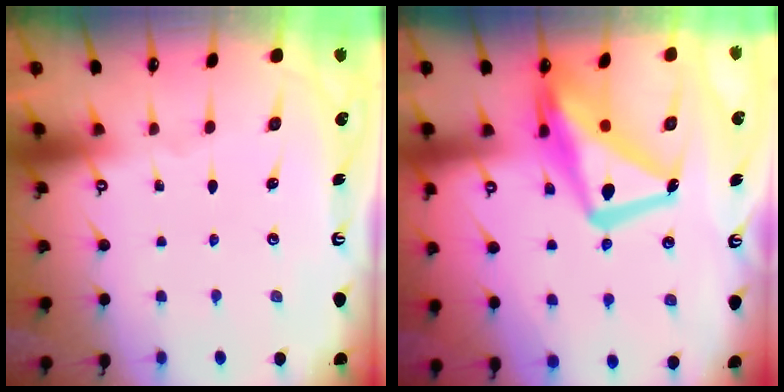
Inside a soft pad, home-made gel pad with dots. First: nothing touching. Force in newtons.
{"total": 18.8, "press": 18.7, "slide": 2.0}